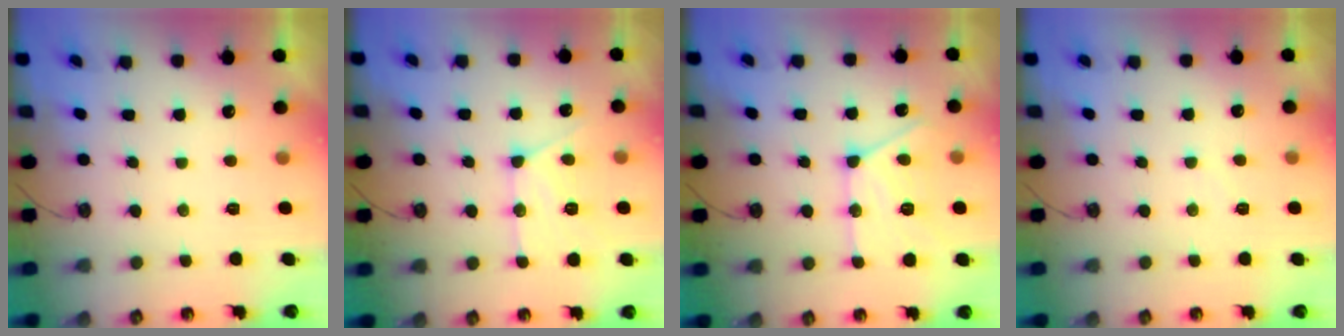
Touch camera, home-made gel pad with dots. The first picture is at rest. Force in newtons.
{"total": 13.4, "press": 13.3, "slide": 1.2}
{"total": 16.1, "press": 16.1, "slide": 1.4}
{"total": 4.7, "press": 4.6, "slide": 0.8}